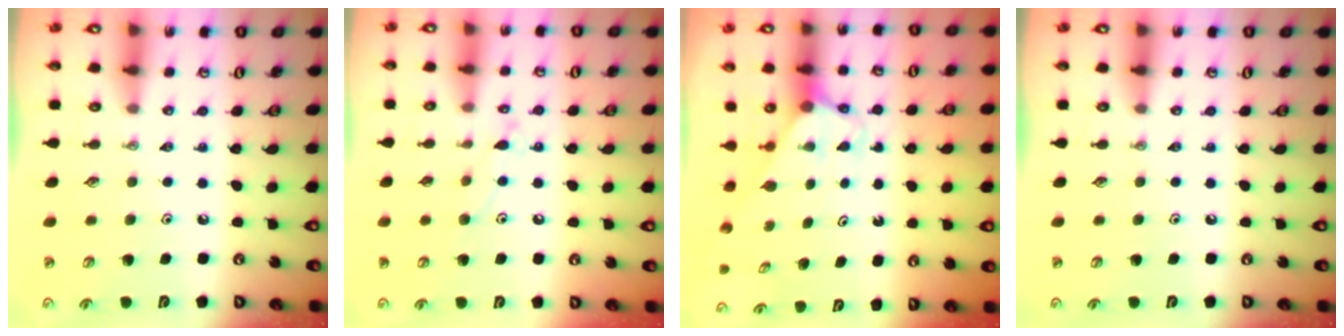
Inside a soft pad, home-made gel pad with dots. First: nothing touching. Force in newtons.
{"total": 7.7, "press": 7.7, "slide": 0.5}
{"total": 2.6, "press": 2.6, "slide": 0.2}
{"total": 0.0}